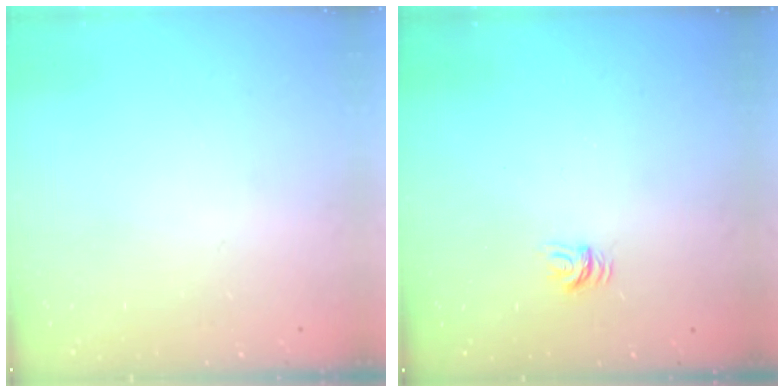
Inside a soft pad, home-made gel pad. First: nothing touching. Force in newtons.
{"total": 4.1, "press": 4.1, "slide": 0.1}